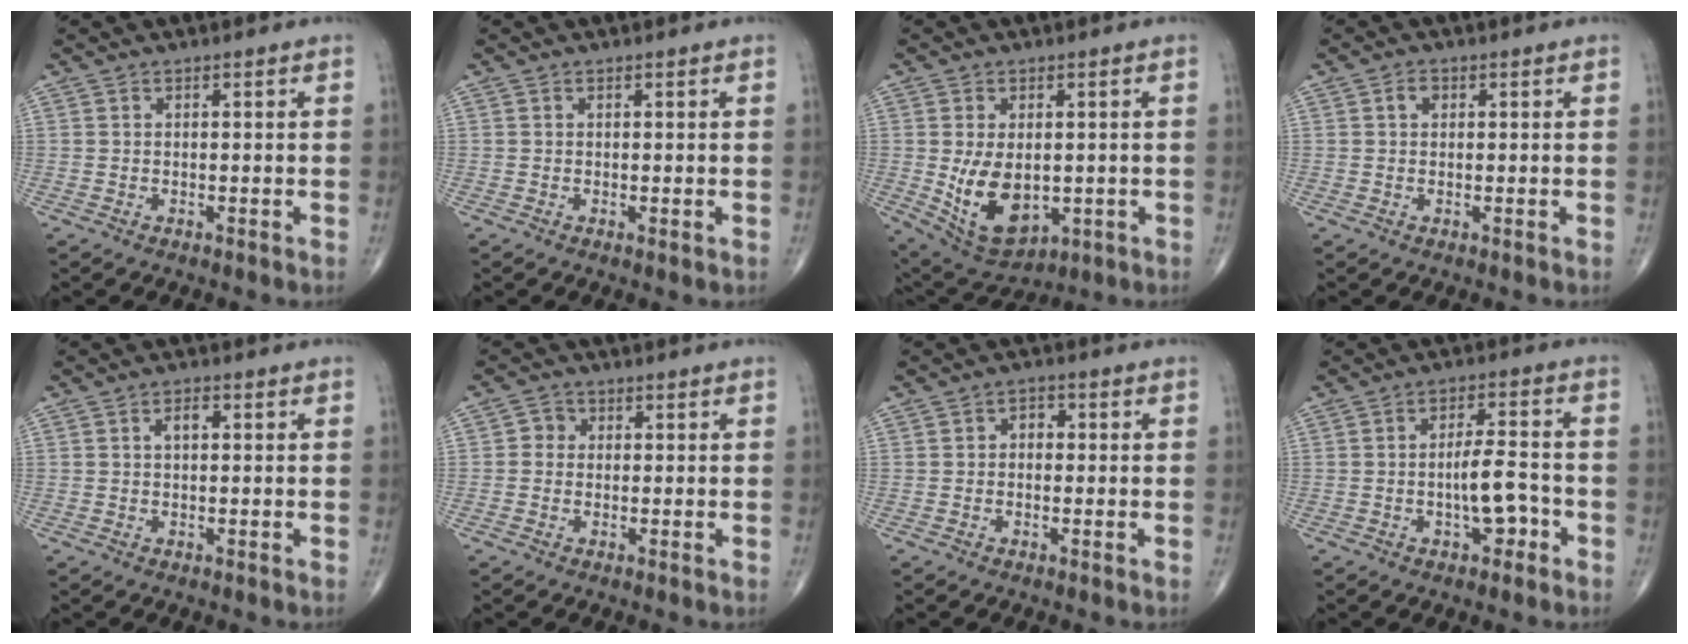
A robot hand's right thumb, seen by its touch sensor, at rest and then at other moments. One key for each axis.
{"total": 0.7, "fx": 0.0, "fy": 0.2, "fz": 0.7, "tx": -0.015, "ty": -0.004, "tz": 0.001}
{"total": 11.6, "fx": -1.3, "fy": 7.2, "fz": 9.0, "tx": -0.137, "ty": -0.009, "tz": 0.003}
{"total": 1.9, "fx": 0.6, "fy": 1.3, "fz": 1.2, "tx": -0.017, "ty": 0.004, "tz": 0.008}
{"total": 2.2, "fx": 0.4, "fy": 1.2, "fz": 1.8, "tx": -0.032, "ty": 0.007, "tz": 0.006}
{"total": 2.4, "fx": 0.1, "fy": 2.2, "fz": 0.9, "tx": 0.001, "ty": 0.006, "tz": -0.006}
{"total": 2.5, "fx": 0.0, "fy": 1.9, "fz": 1.5, "tx": -0.004, "ty": 0.010, "tz": -0.008}
{"total": 6.7, "fx": -2.2, "fy": 2.7, "fz": 5.7, "tx": -0.083, "ty": 0.024, "tz": -0.036}